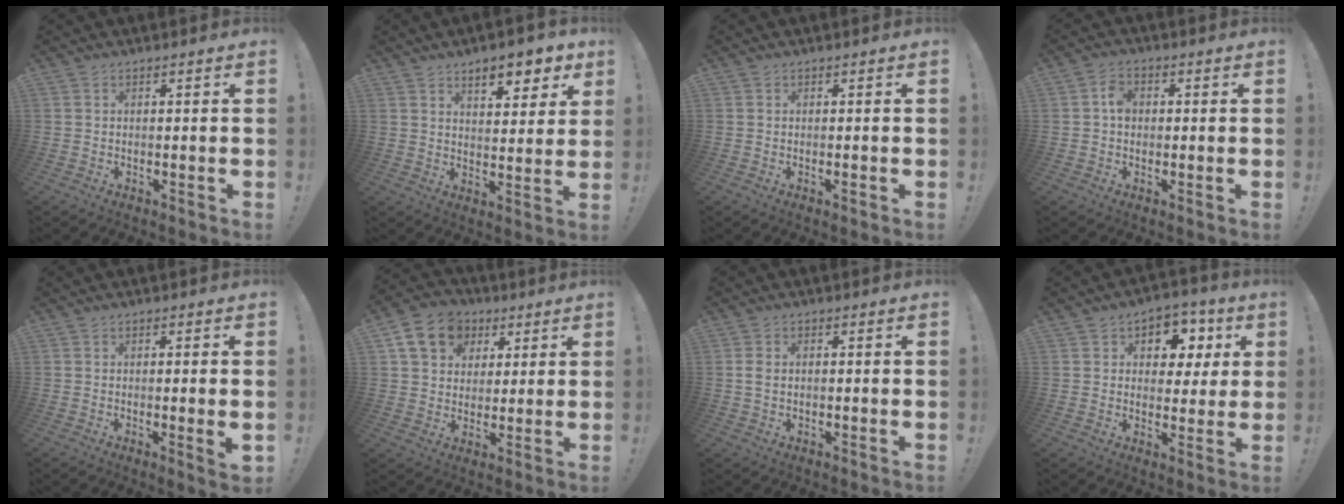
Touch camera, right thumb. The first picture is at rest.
{"total": 8.4, "force": [5.7, 3.5, 5.0], "torque": [-0.050, -0.039, 0.096]}
{"total": 0.6, "force": [-0.4, 0.0, 0.4], "torque": [-0.009, 0.000, -0.007]}
{"total": 4.0, "force": [0.1, 3.0, 2.6], "torque": [-0.032, 0.006, -0.002]}
{"total": 3.2, "force": [-0.2, -0.1, 3.2], "torque": [-0.043, -0.008, -0.002]}
{"total": 12.7, "force": [5.3, 10.2, 5.3], "torque": [-0.071, -0.021, 0.106]}
{"total": 2.5, "force": [0.1, 1.8, 1.7], "torque": [-0.031, 0.003, -0.002]}
{"total": 8.3, "force": [2.9, 7.0, 3.2], "torque": [-0.027, -0.013, 0.055]}